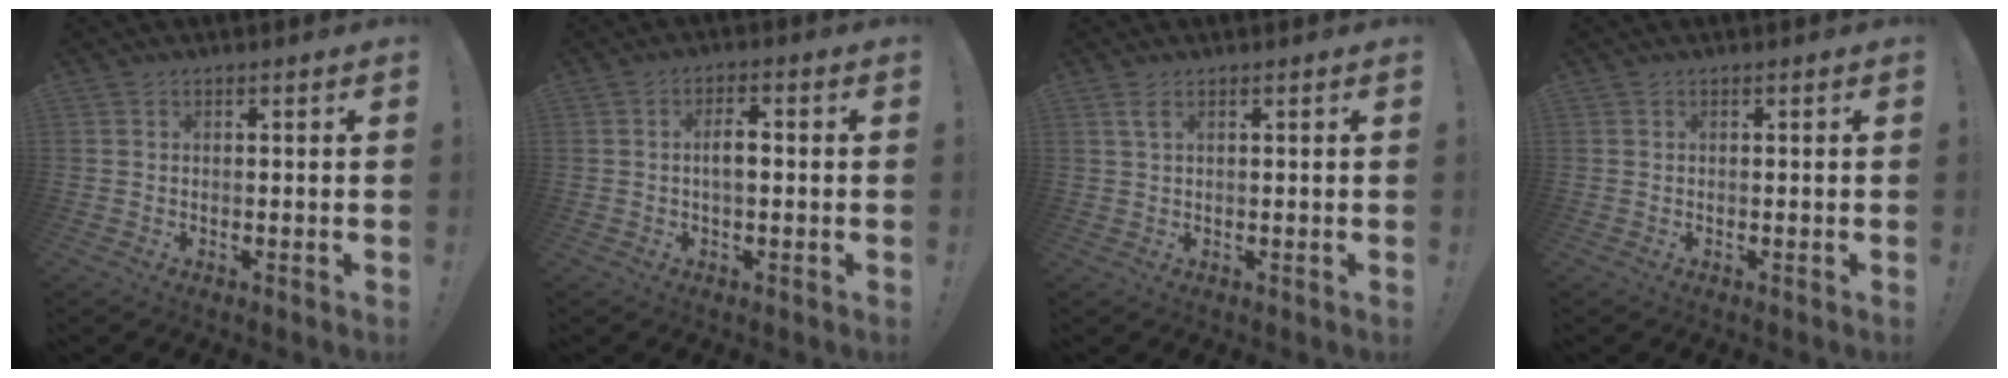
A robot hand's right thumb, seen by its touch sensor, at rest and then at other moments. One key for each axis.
{"total": 4.4, "fx": -0.3, "fy": 2.0, "fz": 3.9, "tx": -0.071, "ty": 0.006, "tz": -0.010}
{"total": 2.1, "fx": 0.9, "fy": 0.5, "fz": 1.9, "tx": -0.033, "ty": -0.001, "tz": 0.014}
{"total": 0.0}